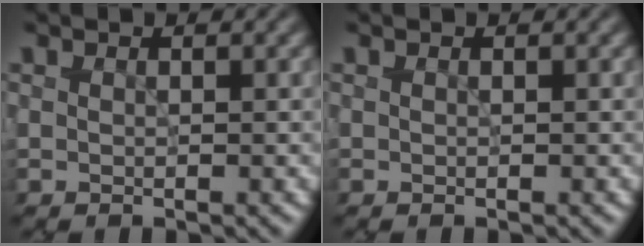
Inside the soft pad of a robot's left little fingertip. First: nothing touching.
{"total": 0.0}